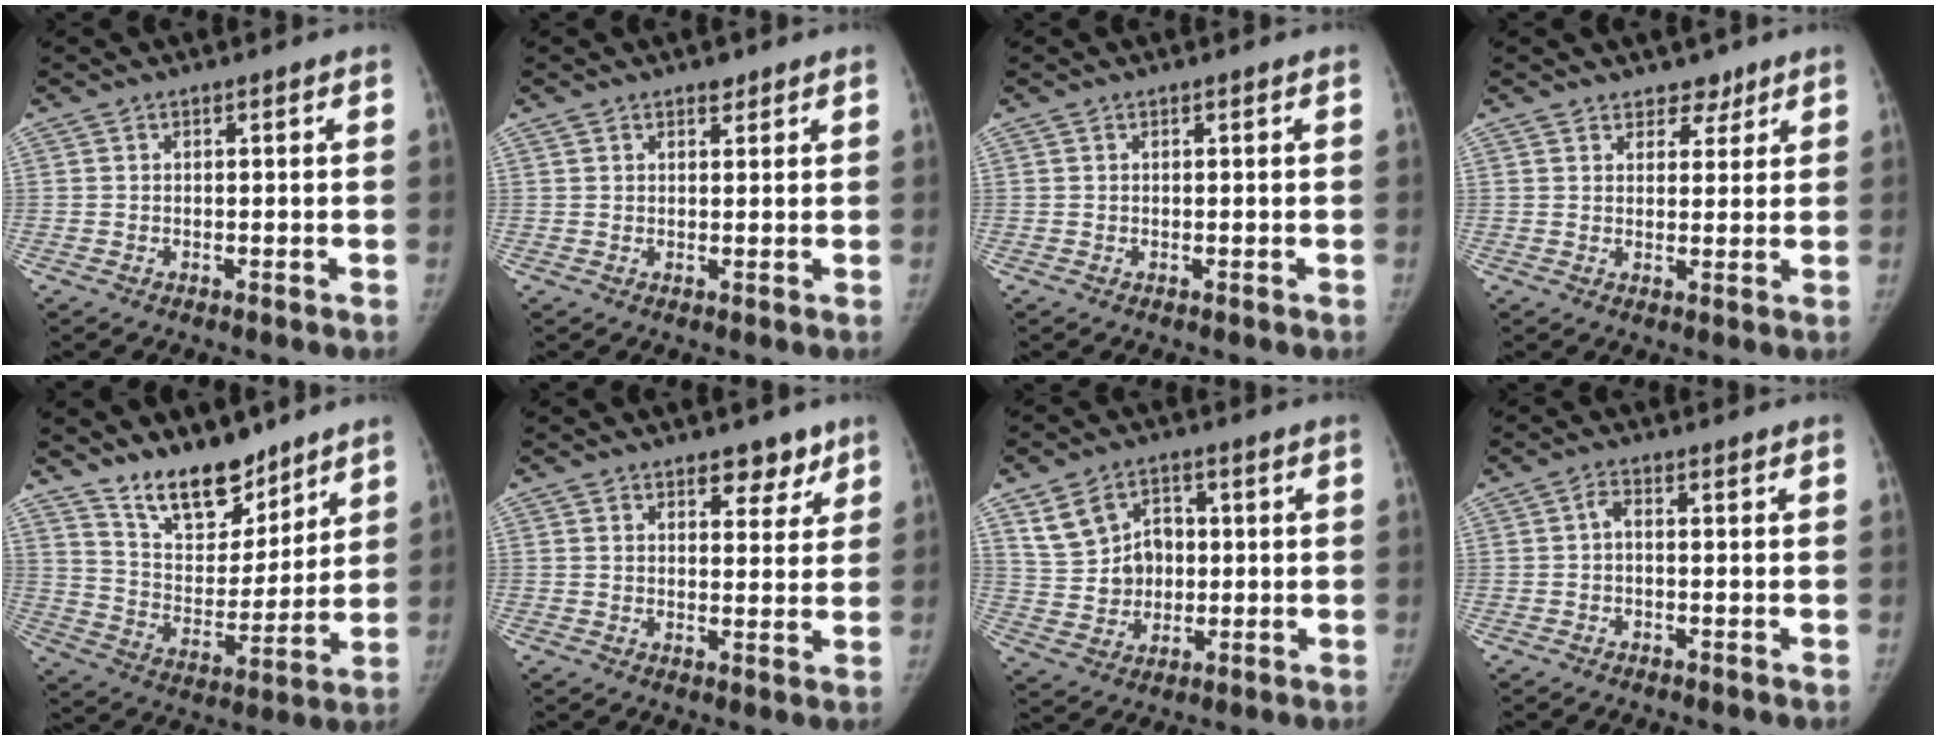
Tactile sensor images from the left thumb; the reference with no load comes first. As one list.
[{"total": 2.1, "force": [1.6, 1.1, 0.8], "torque": [-0.003, -0.010, 0.023]}, {"total": 0.0}, {"total": 3.7, "force": [2.8, 2.4, 0.7], "torque": [0.018, -0.017, 0.039]}, {"total": 14.8, "force": [11.7, 6.5, 6.3], "torque": [-0.060, -0.083, 0.212]}, {"total": 5.3, "force": [3.7, 2.9, 2.5], "torque": [0.000, -0.021, 0.051]}, {"total": 10.2, "force": [2.8, 8.5, 5.0], "torque": [-0.055, 0.000, 0.060]}, {"total": 1.6, "force": [-0.1, 0.6, 1.5], "torque": [-0.028, 0.005, -0.006]}]